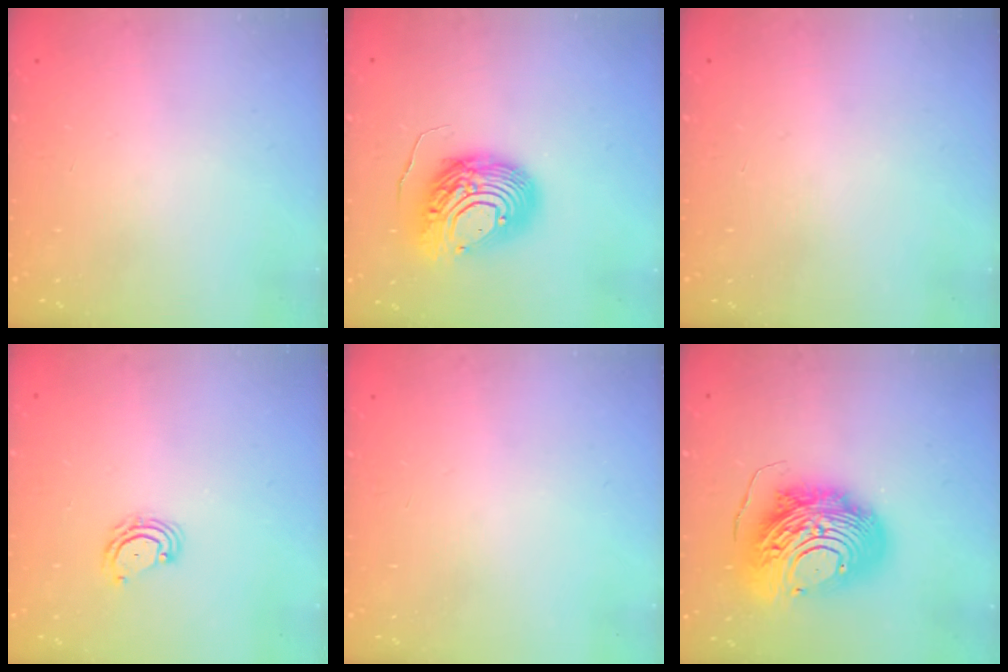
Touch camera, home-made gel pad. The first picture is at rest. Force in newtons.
{"total": 13.5, "press": 13.4, "slide": 1.7}
{"total": 0.0}
{"total": 5.0, "press": 5.0, "slide": 0.4}
{"total": 0.0}
{"total": 17.9, "press": 17.8, "slide": 1.9}